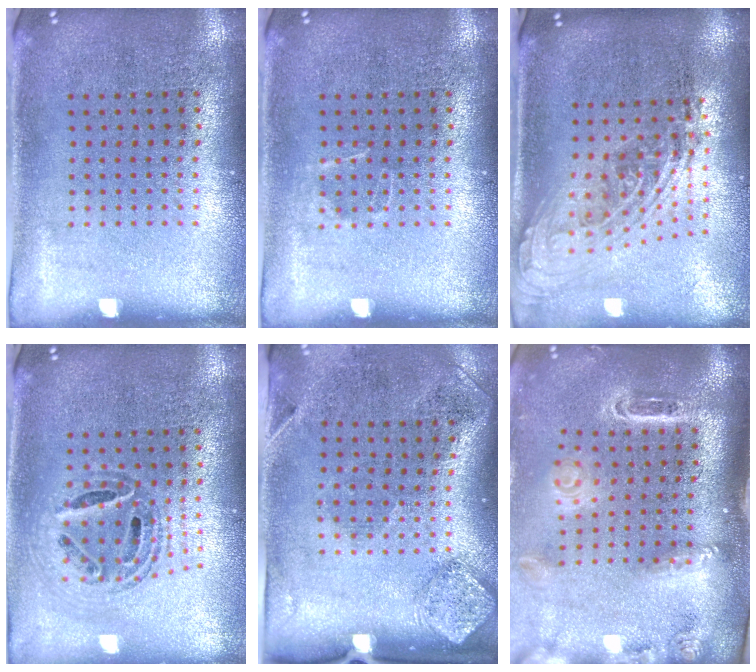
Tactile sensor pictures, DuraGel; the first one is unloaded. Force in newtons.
{"total": 0.6, "press": 0.6, "slide": 0.2}
{"total": 2.1, "press": 1.6, "slide": 1.4}
{"total": 0.9, "press": 0.8, "slide": 0.2}
{"total": 1.9, "press": 1.1, "slide": 1.6}
{"total": 2.8, "press": 2.0, "slide": 1.9}